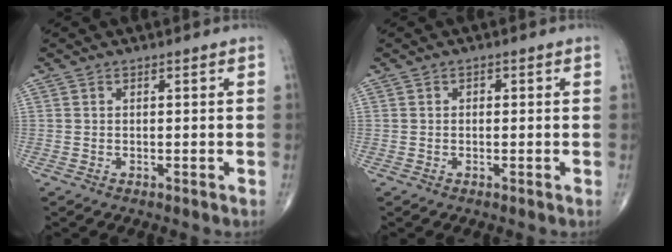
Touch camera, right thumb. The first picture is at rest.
{"total": 0.7, "force": [0.1, 0.5, 0.4], "torque": [-0.002, 0.001, -0.002]}